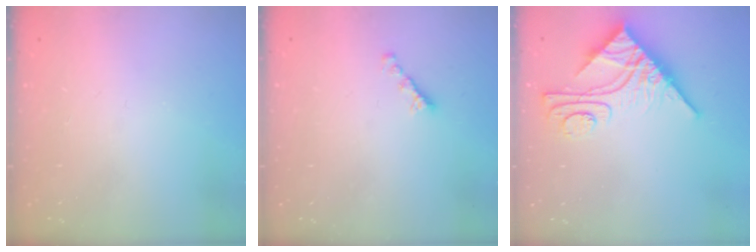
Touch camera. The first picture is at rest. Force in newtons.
{"total": 2.7, "press": 2.6, "slide": 0.8}
{"total": 10.9, "press": 10.8, "slide": 1.0}